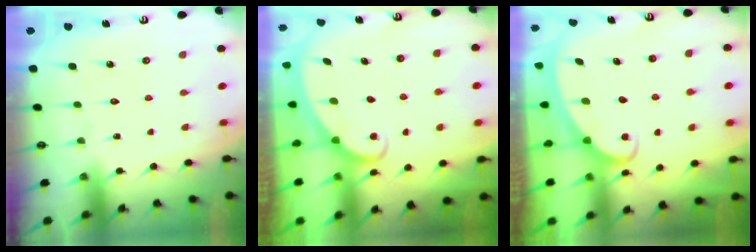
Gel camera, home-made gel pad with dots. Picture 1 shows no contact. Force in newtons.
{"total": 1.9, "press": 1.9, "slide": 0.1}
{"total": 2.6, "press": 2.6, "slide": 0.4}